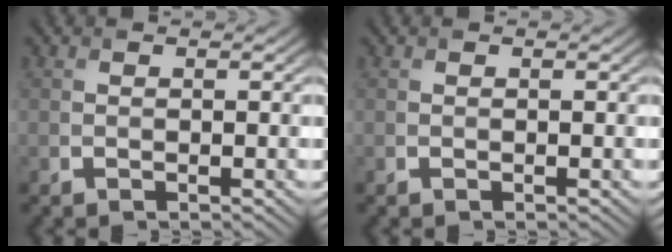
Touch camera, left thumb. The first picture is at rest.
{"total": 0.0}